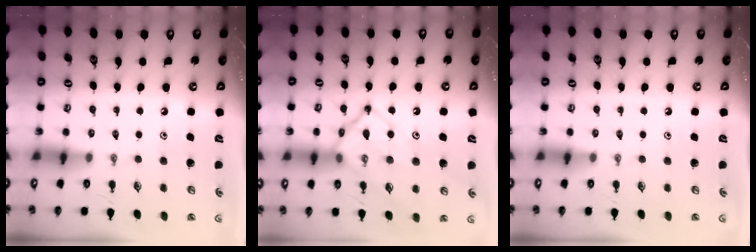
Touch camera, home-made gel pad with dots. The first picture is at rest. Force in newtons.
{"total": 13.9, "press": 13.9, "slide": 1.4}
{"total": 0.0}